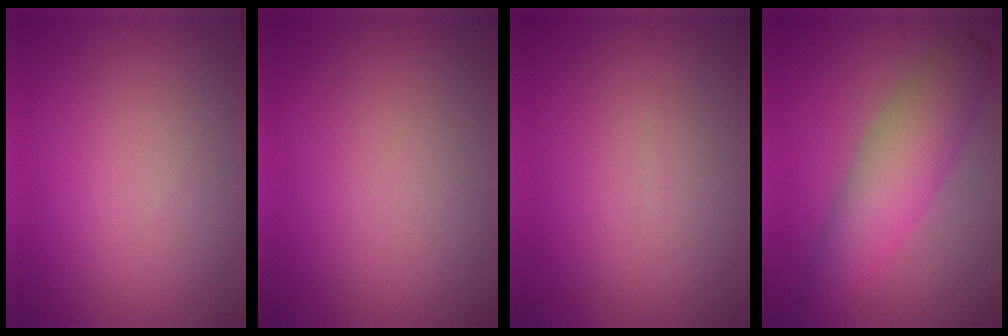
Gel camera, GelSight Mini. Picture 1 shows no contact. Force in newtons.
{"total": 0.0}
{"total": 0.0}
{"total": 5.8, "press": 5.8, "slide": 0.1}